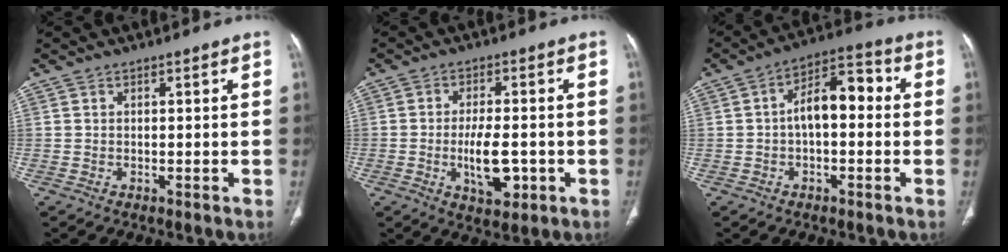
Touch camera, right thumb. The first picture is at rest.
{"total": 8.2, "force": [-1.9, 3.9, 7.0], "torque": [-0.104, 0.002, -0.021]}
{"total": 9.4, "force": [0.0, 5.0, 7.9], "torque": [-0.112, 0.038, -0.008]}